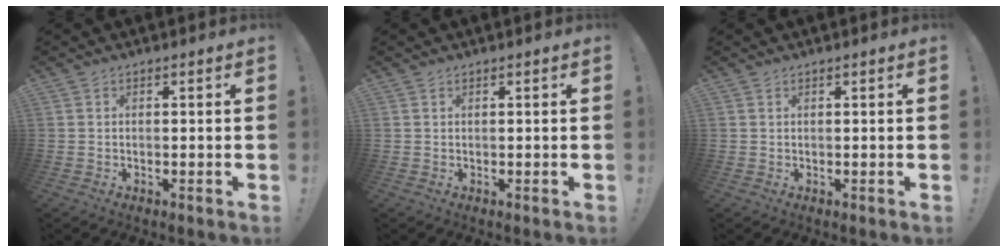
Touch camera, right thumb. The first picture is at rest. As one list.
[{"total": 0.0}, {"total": 0.0}]